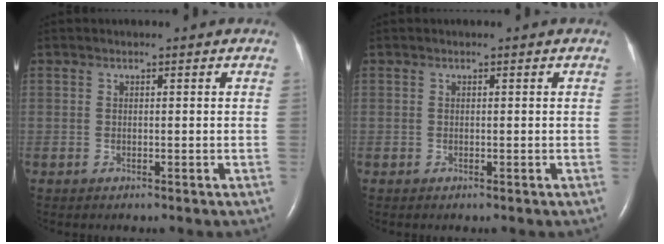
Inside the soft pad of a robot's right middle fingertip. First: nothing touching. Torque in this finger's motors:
{"motor_torque": [0.14, -0.09, 0.00, 0.00]}